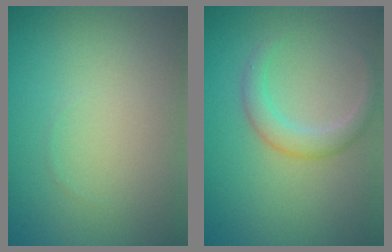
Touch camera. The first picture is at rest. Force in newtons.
{"total": 2.4, "press": 2.4, "slide": 0.1}